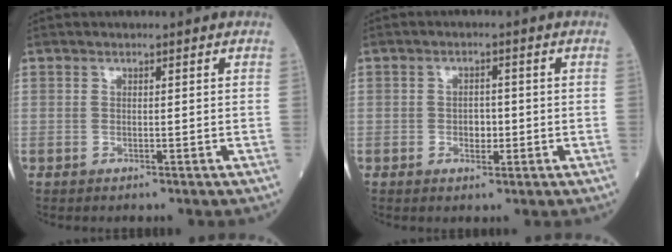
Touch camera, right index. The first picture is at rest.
{"total": 2.5, "force": [-0.5, 1.6, 1.8], "torque": [-0.022, 0.005, -0.006]}